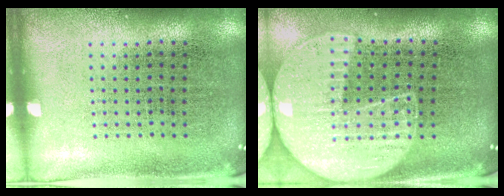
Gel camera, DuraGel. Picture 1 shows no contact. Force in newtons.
{"total": 2.1, "press": 1.9, "slide": 0.9}